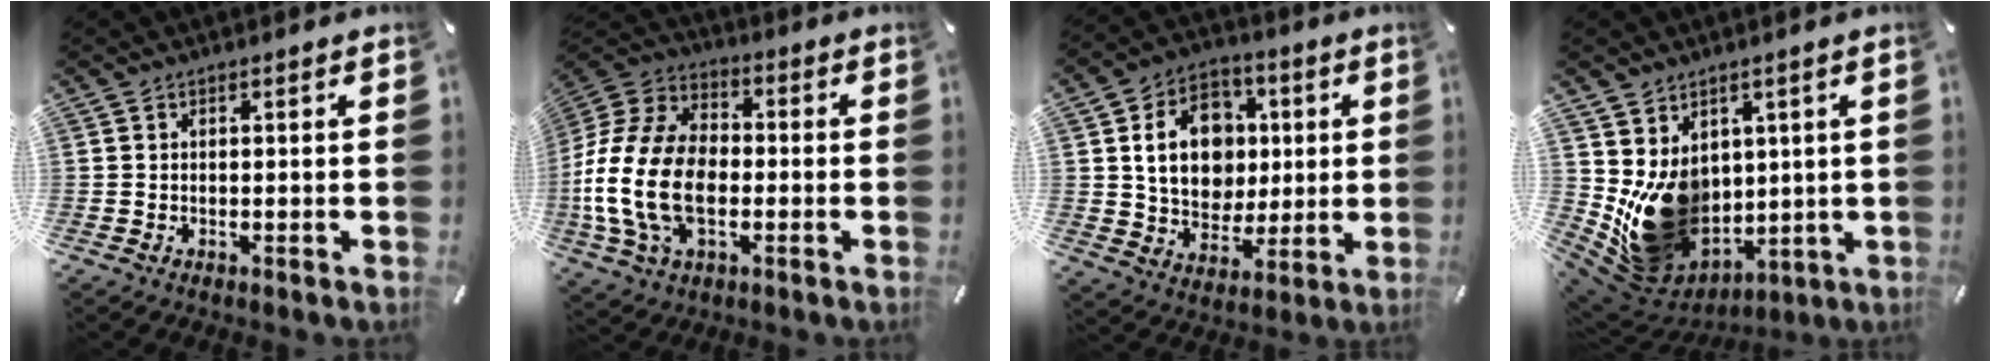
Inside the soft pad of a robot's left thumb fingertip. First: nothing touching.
{"total": 19.4, "force": [-4.1, 13.1, 13.7], "torque": [-0.309, 0.018, -0.072]}
{"total": 15.1, "force": [2.4, 12.6, 7.8], "torque": [-0.125, 0.010, 0.050]}
{"total": 14.3, "force": [1.3, 12.2, 7.2], "torque": [-0.123, -0.039, 0.040]}